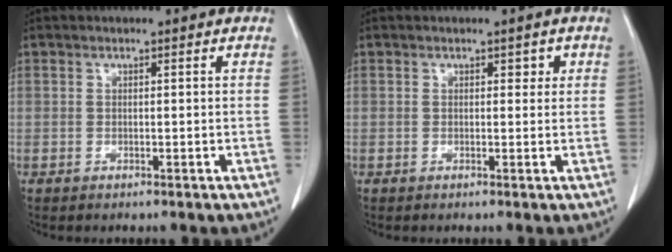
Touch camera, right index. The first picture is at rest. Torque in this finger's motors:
{"motor_torque": [0.03, 0.03, 0.00, 0.00]}